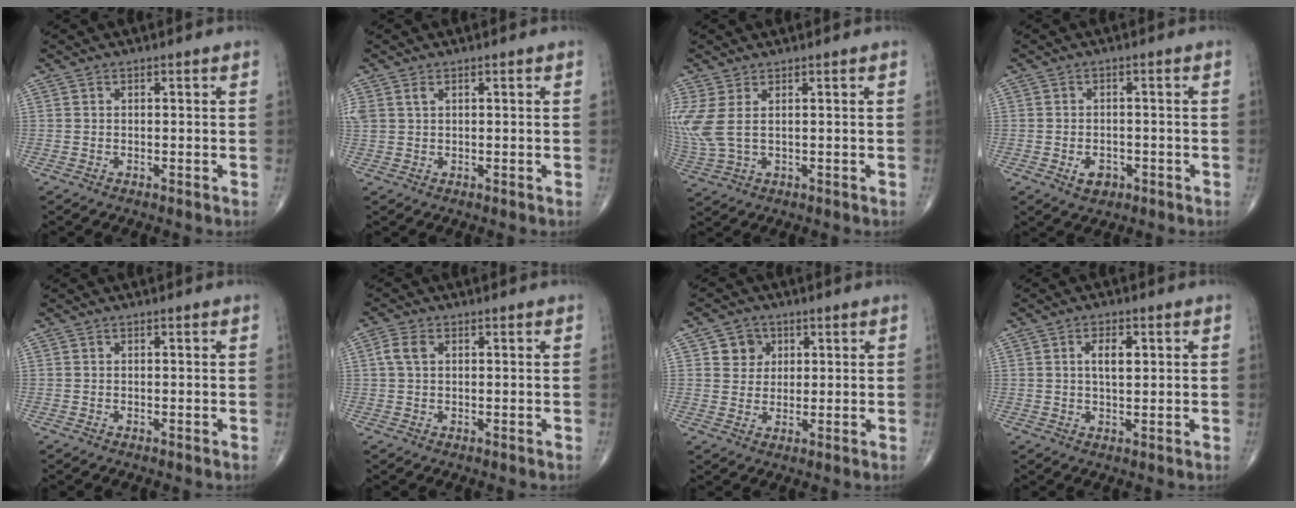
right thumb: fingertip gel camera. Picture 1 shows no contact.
{"total": 2.6, "force": [1.1, 1.6, 1.7], "torque": [-0.054, 0.014, 0.032]}
{"total": 7.7, "force": [1.7, 3.6, 6.6], "torque": [-0.185, 0.003, 0.048]}
{"total": 3.3, "force": [-1.4, 2.4, 1.9], "torque": [-0.020, 0.005, -0.018]}
{"total": 0.0}
{"total": 3.1, "force": [0.8, 2.0, 2.3], "torque": [-0.055, 0.009, 0.013]}
{"total": 4.7, "force": [1.8, 4.2, 1.1], "torque": [0.007, -0.003, 0.026]}
{"total": 4.2, "force": [1.2, 1.9, 3.6], "torque": [-0.055, -0.004, 0.019]}